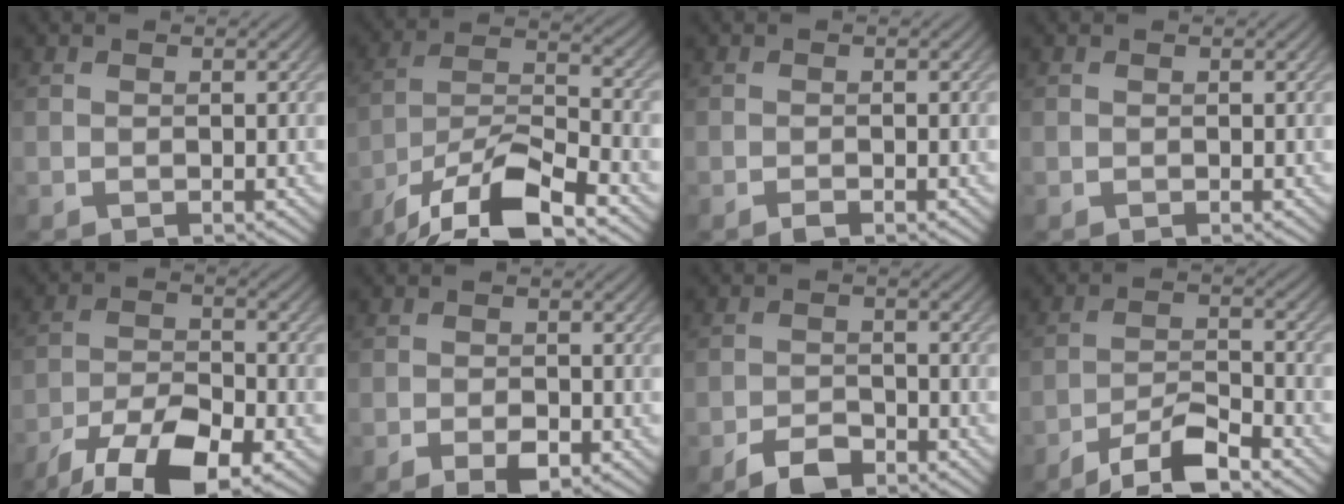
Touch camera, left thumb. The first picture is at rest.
{"total": 13.7, "force": [-9.7, 4.0, 8.8], "torque": [-0.168, -0.004, -0.190]}
{"total": 0.7, "force": [-0.6, 0.1, 0.4], "torque": [-0.007, 0.001, -0.010]}
{"total": 0.0}
{"total": 12.2, "force": [-8.4, 4.2, 7.7], "torque": [-0.146, -0.010, -0.155]}
{"total": 2.6, "force": [-1.4, 1.0, 1.9], "torque": [-0.030, -0.002, -0.024]}
{"total": 3.7, "force": [-2.8, 1.6, 1.9], "torque": [-0.034, 0.000, -0.056]}
{"total": 7.3, "force": [-5.4, 1.6, 4.6], "torque": [-0.085, 0.003, -0.103]}